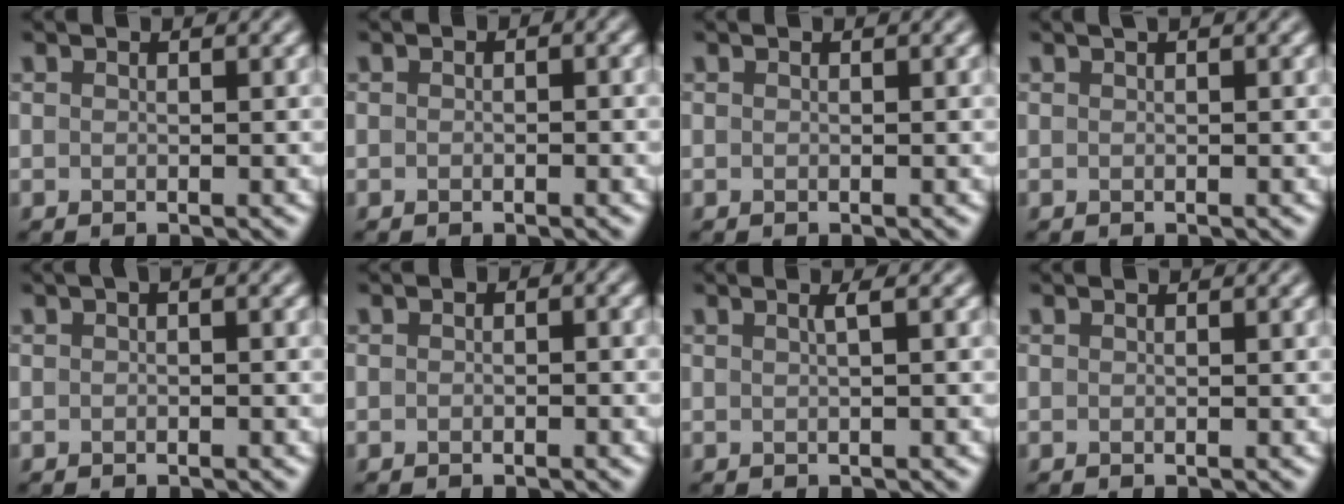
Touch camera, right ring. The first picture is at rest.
{"total": 0.7, "force": [-0.2, 0.5, 0.4], "torque": [-0.006, -0.003, -0.004]}
{"total": 0.0}
{"total": 0.8, "force": [0.5, 0.1, 0.6], "torque": [-0.009, 0.007, 0.006]}
{"total": 1.0, "force": [0.2, 0.4, 0.9], "torque": [-0.017, 0.001, 0.001]}
{"total": 1.0, "force": [-0.2, 0.7, 0.7], "torque": [-0.010, -0.004, -0.004]}
{"total": 1.2, "force": [0.3, 0.4, 1.1], "torque": [-0.011, 0.006, 0.001]}
{"total": 0.0}